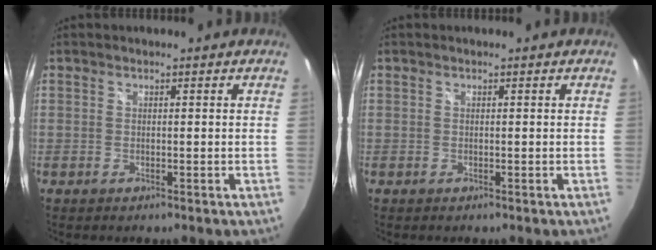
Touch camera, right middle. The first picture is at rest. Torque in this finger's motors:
{"motor_torque": [0.00, -0.01, -0.02, -0.01]}